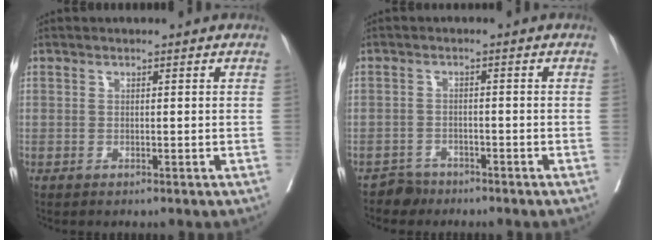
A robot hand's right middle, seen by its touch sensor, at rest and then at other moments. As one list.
[{"total": 2.3, "force": [-1.9, 1.1, -0.6], "torque": [0.010, 0.003, -0.035]}]